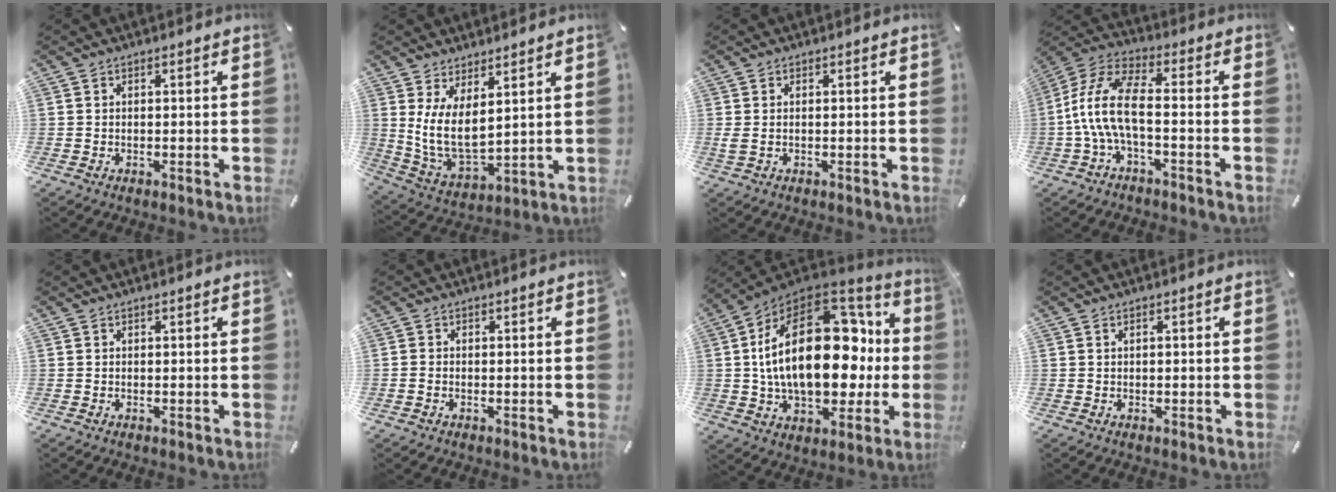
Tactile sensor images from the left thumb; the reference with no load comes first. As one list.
[{"total": 9.6, "force": [3.9, 4.7, 7.5], "torque": [-0.170, -0.035, 0.076]}, {"total": 1.4, "force": [0.1, 0.5, 1.4], "torque": [-0.027, -0.001, 0.002]}, {"total": 12.1, "force": [-2.5, 4.9, 10.7], "torque": [-0.222, 0.001, -0.048]}, {"total": 0.0}, {"total": 2.9, "force": [-1.8, 2.3, 0.4], "torque": [-0.003, 0.013, -0.037]}, {"total": 30.1, "force": [2.3, 17.3, 24.5], "torque": [-0.447, -0.003, 0.045]}, {"total": 0.6, "force": [0.1, 0.4, 0.5], "torque": [-0.009, 0.004, 0.001]}]